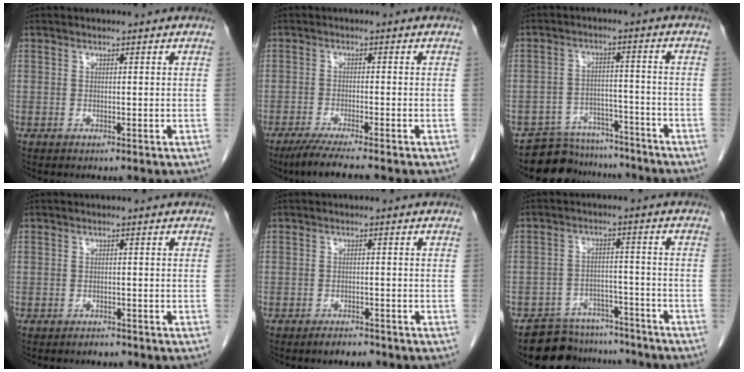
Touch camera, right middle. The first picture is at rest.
{"total": 6.7, "force": [-5.4, -0.5, 3.9], "torque": [-0.060, -0.020, -0.090]}
{"total": 9.7, "force": [-8.9, 3.7, 0.1], "torque": [0.014, 0.024, -0.130]}
{"total": 1.3, "force": [-1.1, 0.5, 0.4], "torque": [-0.010, 0.000, -0.014]}
{"total": 2.5, "force": [-2.1, 0.8, 1.2], "torque": [-0.023, -0.002, -0.029]}
{"total": 10.6, "force": [-9.7, 4.2, 1.1], "torque": [-0.003, 0.015, -0.138]}